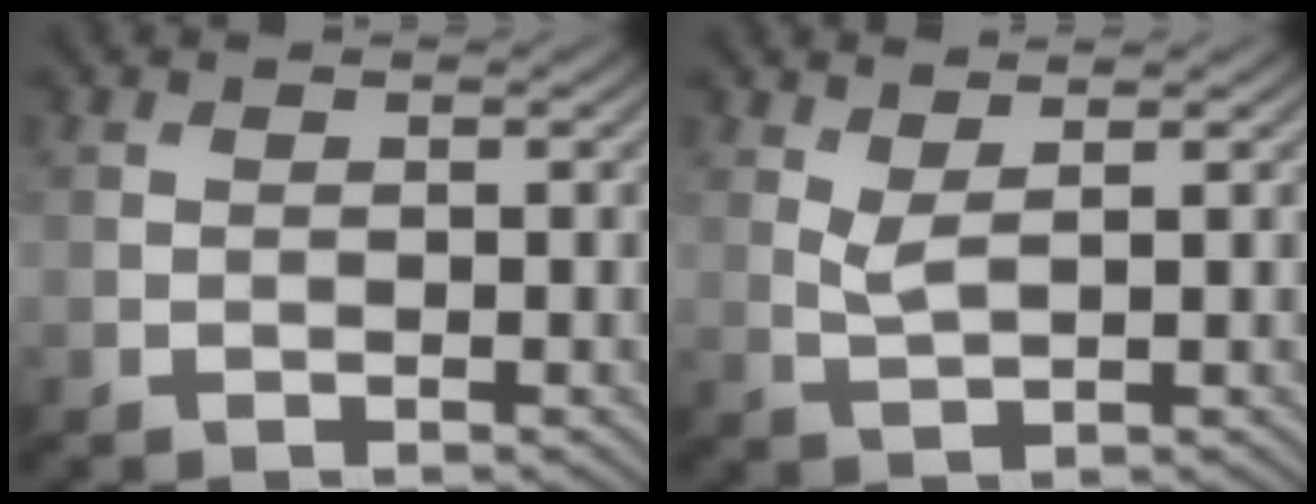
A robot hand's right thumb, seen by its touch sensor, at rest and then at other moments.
{"total": 2.1, "force": [1.4, 0.3, 1.5], "torque": [-0.042, -0.002, 0.034]}